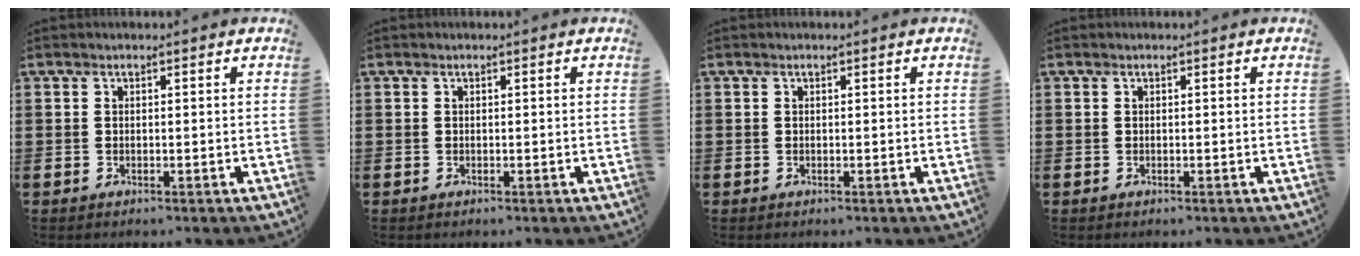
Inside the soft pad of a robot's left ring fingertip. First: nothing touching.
{"total": 0.0}
{"total": 0.0}
{"total": 0.0}